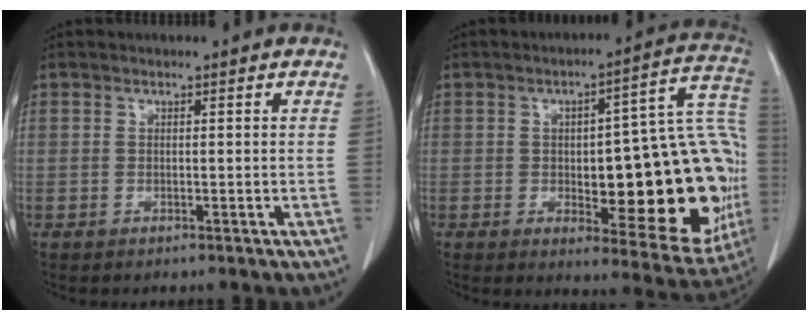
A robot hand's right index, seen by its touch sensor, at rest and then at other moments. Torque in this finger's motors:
{"motor_torque": [1.65, -0.49, 0.50, 0.12]}